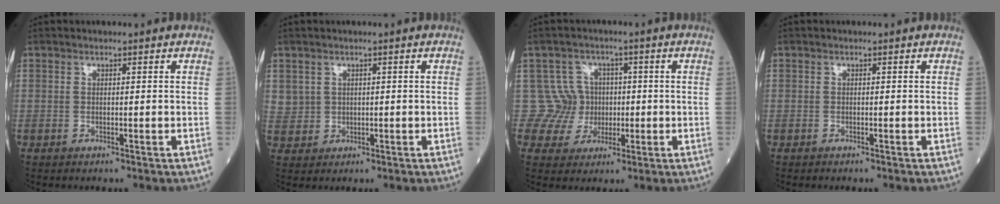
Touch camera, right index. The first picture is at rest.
{"total": 2.9, "force": [1.1, 2.6, 0.2], "torque": [0.007, 0.005, 0.023]}
{"total": 5.8, "force": [0.2, 5.8, -0.6], "torque": [0.029, 0.018, 0.006]}
{"total": 0.0}